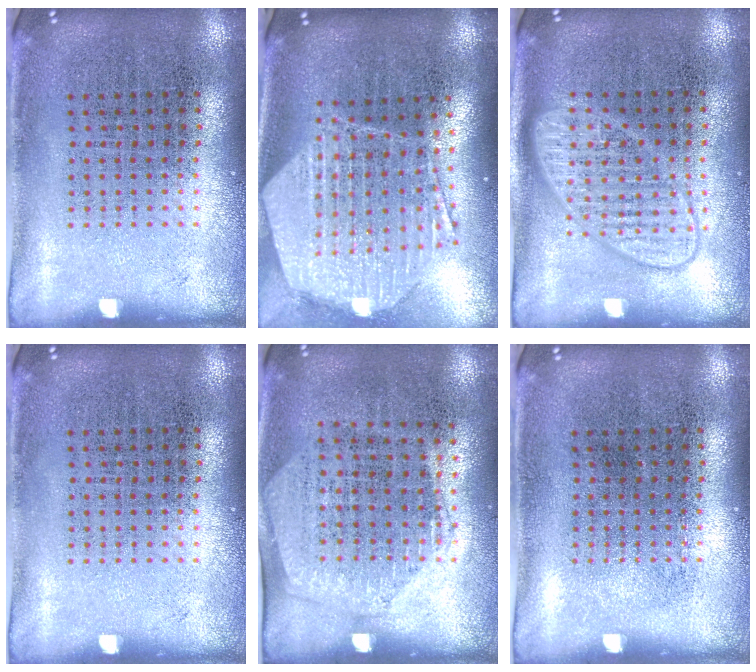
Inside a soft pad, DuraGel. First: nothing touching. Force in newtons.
{"total": 2.5, "press": 2.1, "slide": 1.4}
{"total": 2.1, "press": 2.1, "slide": 0.3}
{"total": 0.0}
{"total": 1.4, "press": 1.2, "slide": 0.8}
{"total": 0.0}